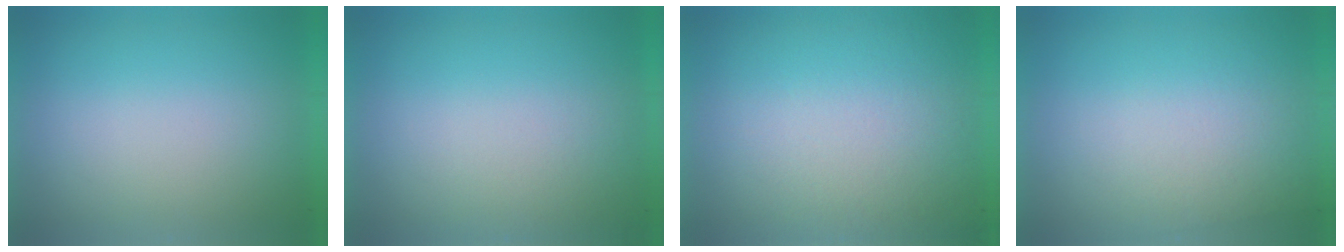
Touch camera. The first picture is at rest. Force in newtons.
{"total": 2.0}
{"total": 4.4}
{"total": 2.6}